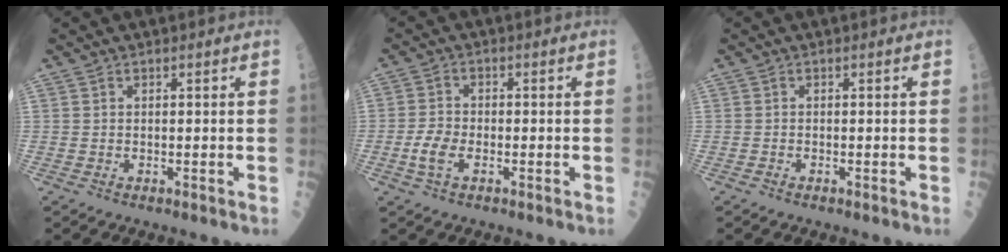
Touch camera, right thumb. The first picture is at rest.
{"total": 4.2, "force": [-1.6, 2.2, 3.2], "torque": [-0.067, 0.010, -0.032]}
{"total": 0.0}